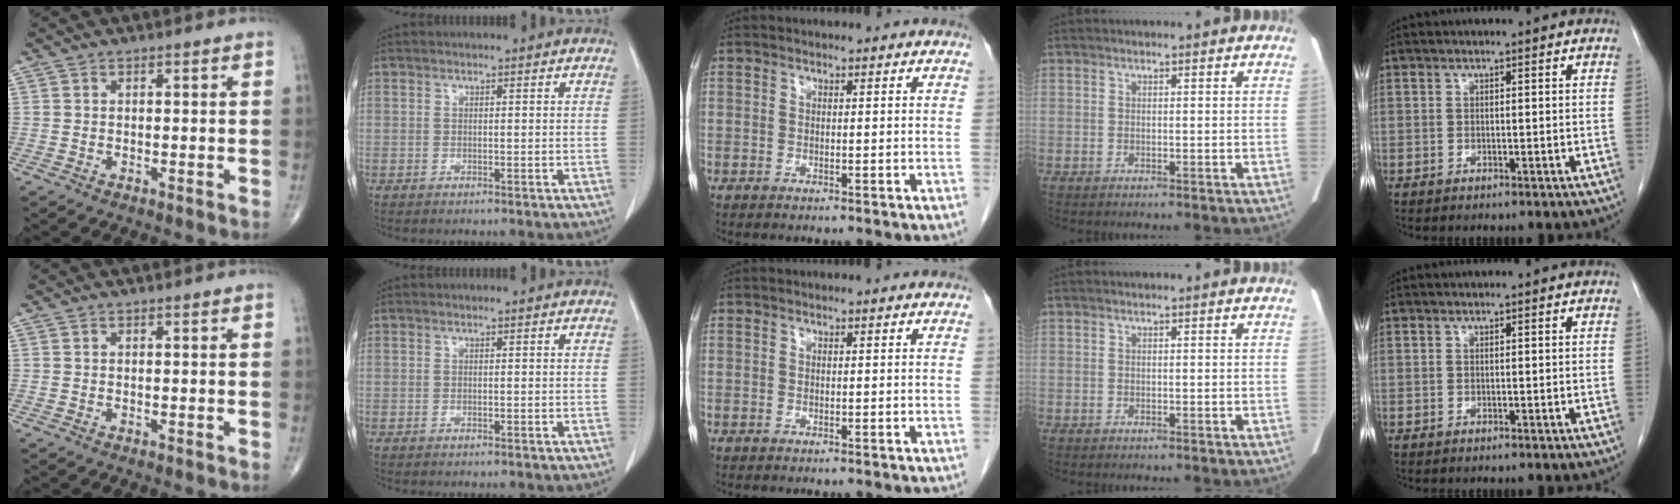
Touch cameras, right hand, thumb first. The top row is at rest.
{}